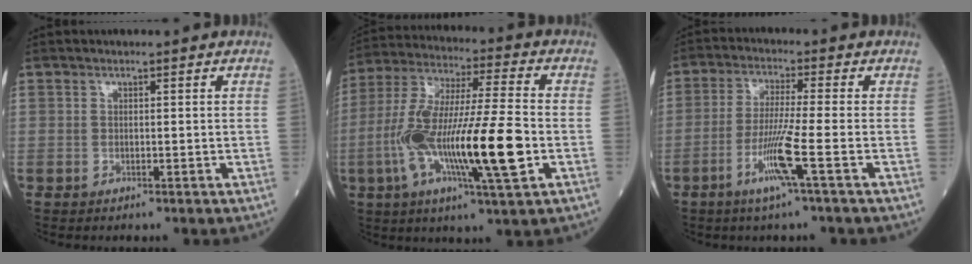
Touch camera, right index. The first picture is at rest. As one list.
[{"total": 18.9, "force": [-4.5, 1.5, 18.3], "torque": [-0.362, -0.011, -0.083]}, {"total": 7.4, "force": [-3.1, -1.4, 6.6], "torque": [-0.132, -0.016, -0.067]}]